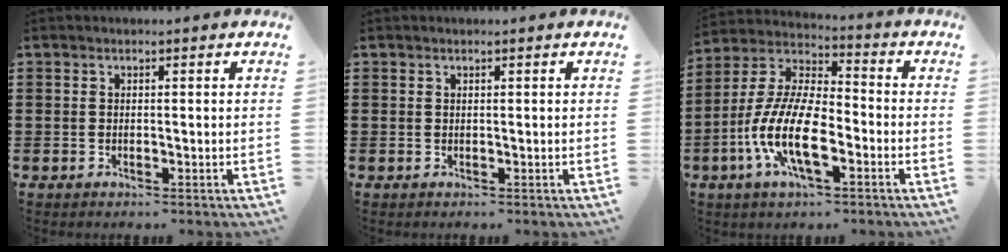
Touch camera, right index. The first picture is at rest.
{"total": 0.0}
{"total": 12.1, "force": [-4.7, 4.5, 10.2], "torque": [-0.243, -0.008, -0.095]}